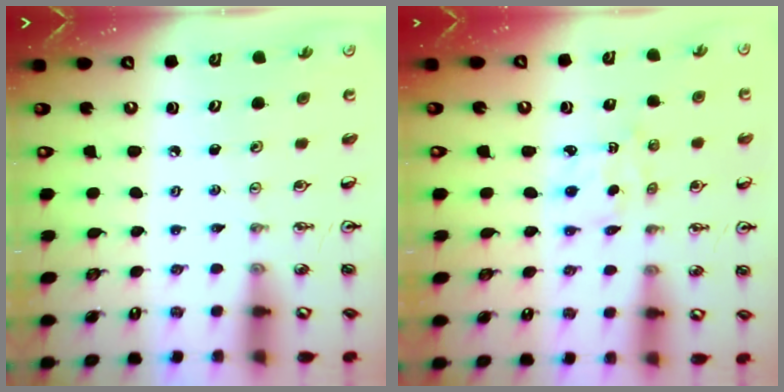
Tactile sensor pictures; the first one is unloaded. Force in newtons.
{"total": 1.8, "press": 1.6, "slide": 0.6}